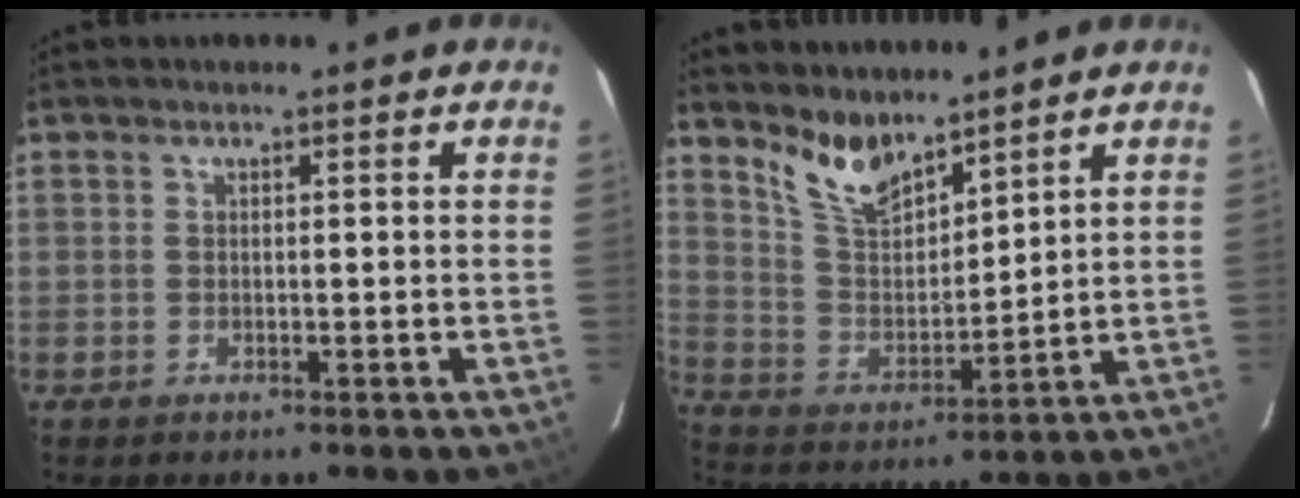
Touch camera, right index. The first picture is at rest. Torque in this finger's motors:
{"motor_torque": [0.26, 0.29, 0.16, 0.07]}